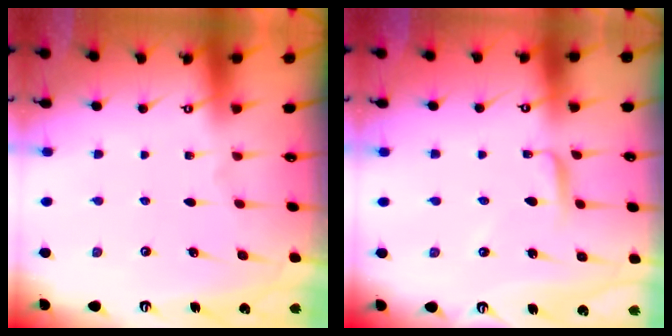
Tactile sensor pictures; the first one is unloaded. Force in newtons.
{"total": 3.2, "press": 3.2, "slide": 0.0}